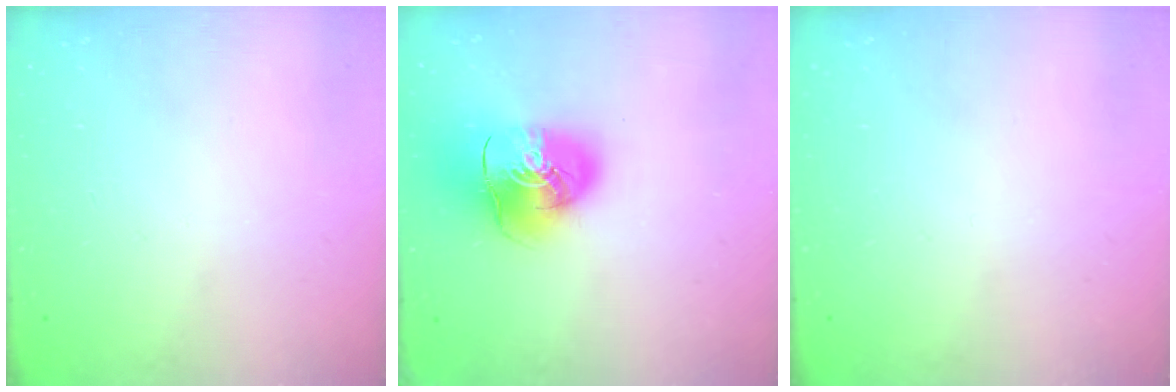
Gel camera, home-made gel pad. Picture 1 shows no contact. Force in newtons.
{"total": 14.7, "press": 14.5, "slide": 2.2}
{"total": 0.0}